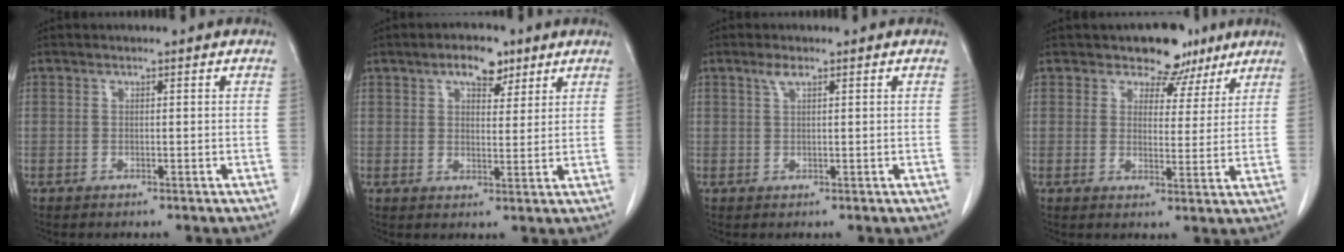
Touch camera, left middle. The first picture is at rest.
{"total": 5.5, "force": [3.4, 2.5, 3.4], "torque": [-0.050, 0.009, 0.053]}
{"total": 1.4, "force": [0.9, 0.3, 1.1], "torque": [-0.023, 0.006, 0.019]}
{"total": 6.3, "force": [4.7, 3.9, 1.5], "torque": [-0.007, 0.000, 0.066]}